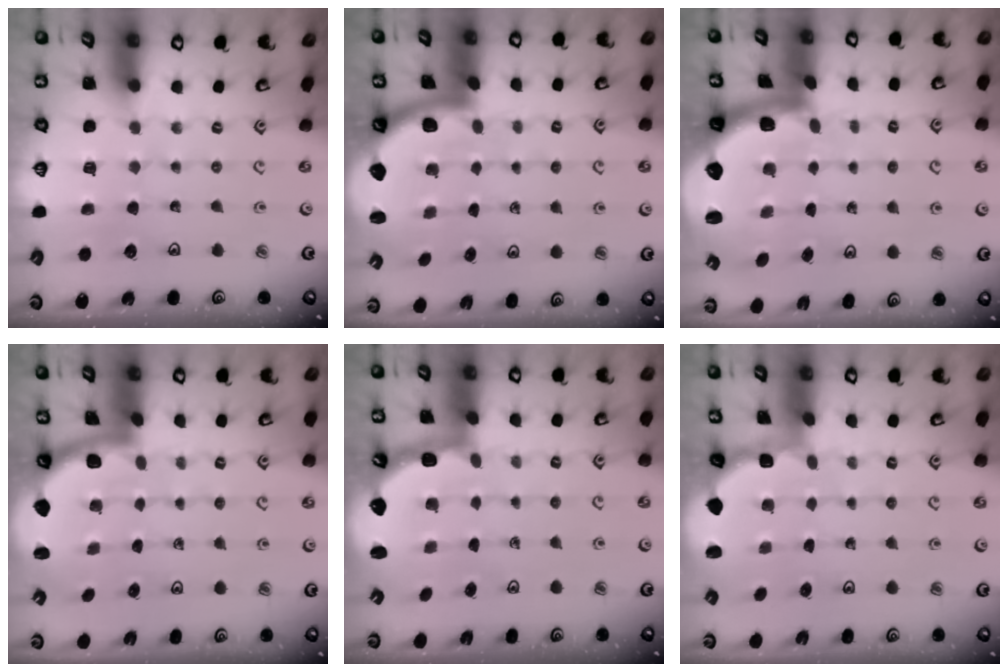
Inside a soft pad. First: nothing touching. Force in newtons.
{"total": 2.5, "press": 2.5, "slide": 0.4}
{"total": 2.8, "press": 2.4, "slide": 1.4}
{"total": 1.8, "press": 1.8, "slide": 0.1}
{"total": 2.8, "press": 2.0, "slide": 2.0}
{"total": 1.9, "press": 1.7, "slide": 0.7}